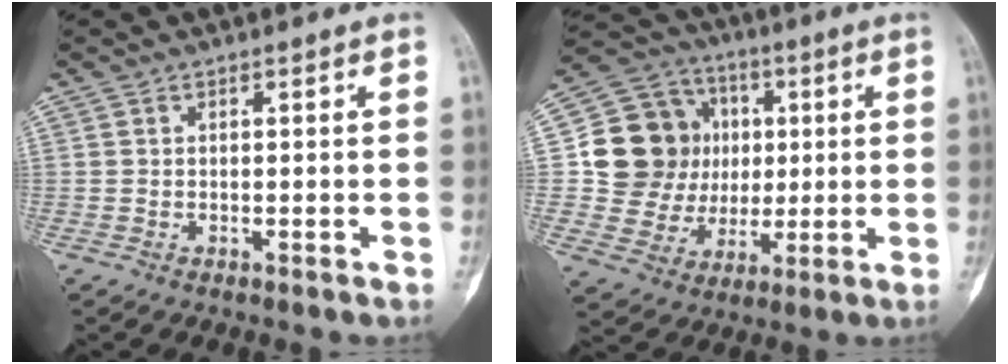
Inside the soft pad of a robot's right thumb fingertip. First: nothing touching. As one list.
[{"total": 16.6, "force": [2.2, 14.9, 7.0], "torque": [-0.084, 0.016, 0.050]}]